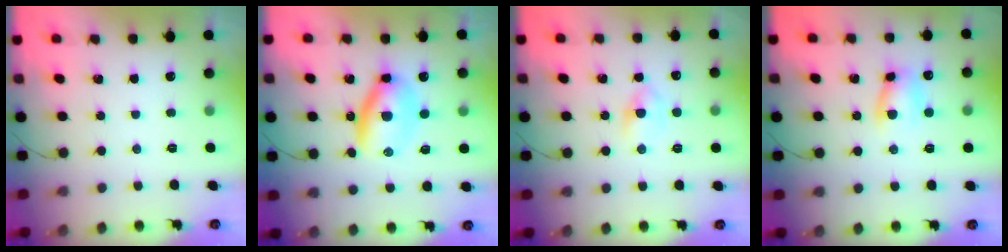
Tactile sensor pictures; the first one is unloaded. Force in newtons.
{"total": 6.7, "press": 6.6, "slide": 1.2}
{"total": 2.8, "press": 2.6, "slide": 1.2}
{"total": 7.4, "press": 7.4, "slide": 0.2}